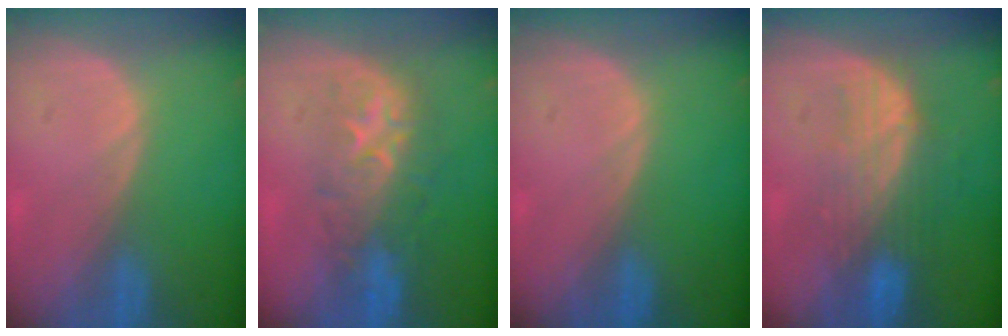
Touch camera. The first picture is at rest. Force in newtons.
{"total": 8.1, "press": 8.0, "slide": 1.1}
{"total": 0.0}
{"total": 7.2, "press": 7.0, "slide": 1.5}